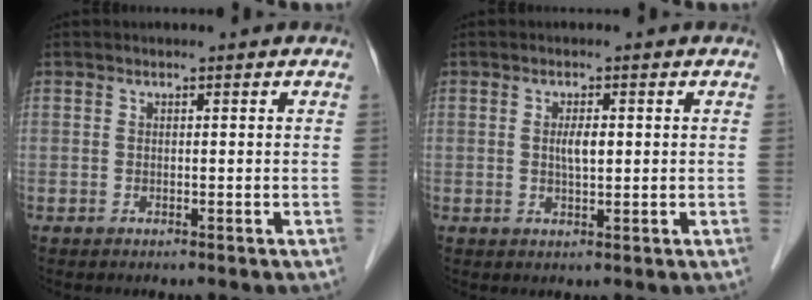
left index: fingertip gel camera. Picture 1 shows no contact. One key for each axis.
{"total": 2.3, "fx": 0.3, "fy": 0.6, "fz": 2.2, "tx": -0.040, "ty": 0.000, "tz": 0.005}